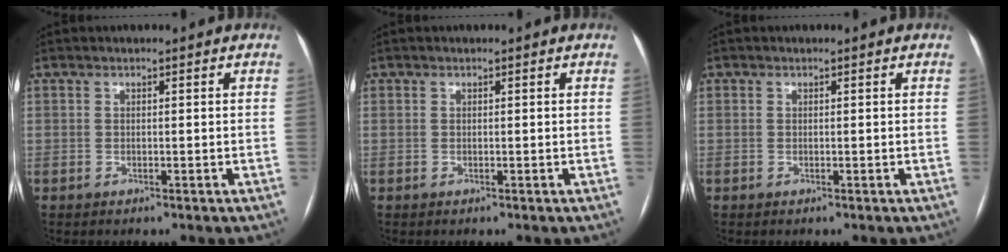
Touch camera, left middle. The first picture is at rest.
{"total": 0.0}
{"total": 0.0}